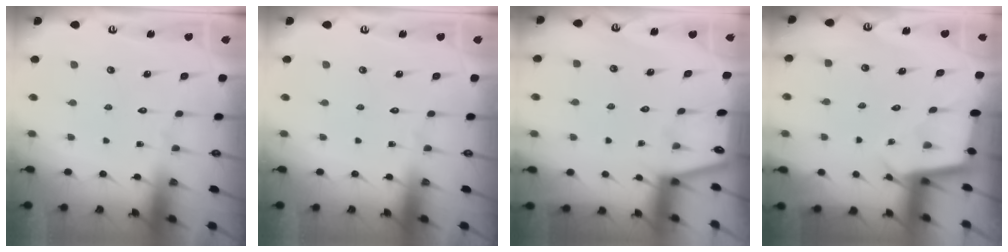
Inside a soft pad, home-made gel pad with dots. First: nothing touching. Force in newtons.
{"total": 0.0}
{"total": 1.2, "press": 1.1, "slide": 0.1}
{"total": 2.2, "press": 2.2, "slide": 0.2}